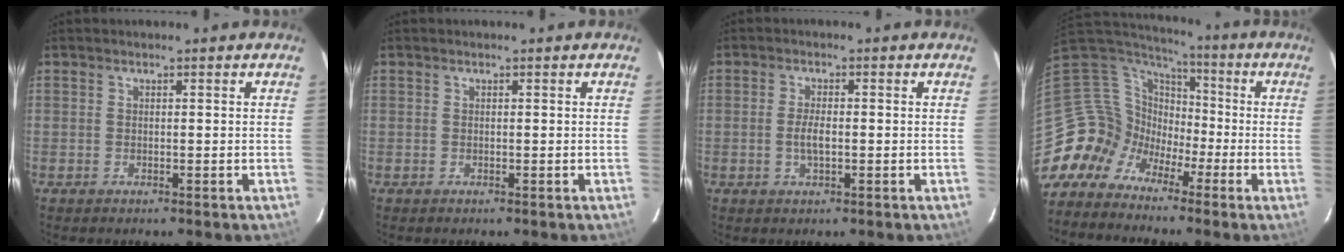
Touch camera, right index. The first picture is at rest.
{"total": 0.0}
{"total": 2.9, "force": [-0.5, 1.0, 2.7], "torque": [-0.054, -0.002, -0.009]}
{"total": 9.6, "force": [-5.6, 7.7, 1.3], "torque": [-0.040, 0.038, -0.134]}